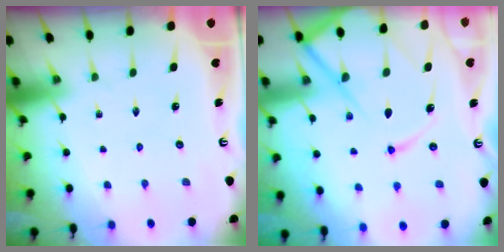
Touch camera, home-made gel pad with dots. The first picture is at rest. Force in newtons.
{"total": 16.4, "press": 16.4, "slide": 1.6}